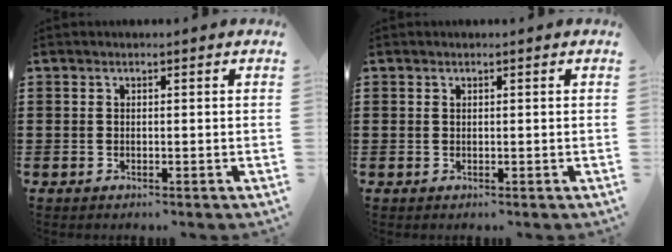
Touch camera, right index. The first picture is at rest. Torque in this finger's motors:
{"motor_torque": [-0.44, 0.65, -0.03, -0.01]}